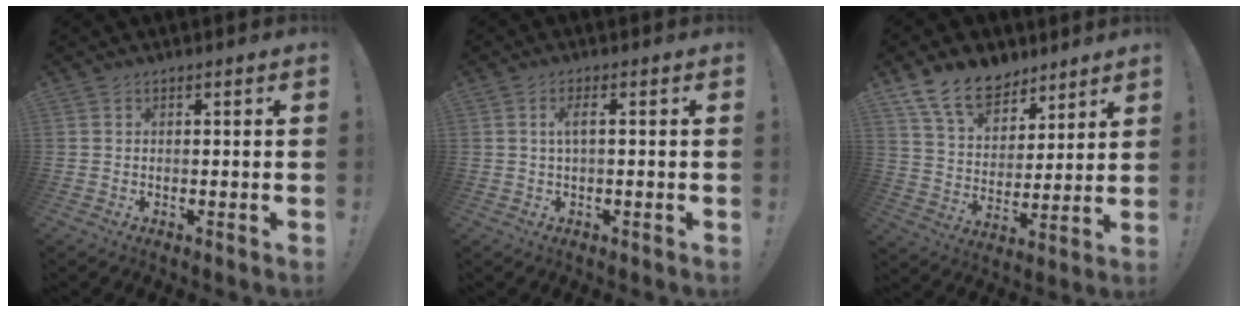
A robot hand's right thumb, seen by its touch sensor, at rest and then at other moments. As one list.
[{"total": 3.1, "force": [0.5, 0.3, 3.1], "torque": [-0.060, 0.004, 0.006]}, {"total": 14.6, "force": [10.5, 8.5, 5.4], "torque": [-0.097, -0.068, 0.198]}]